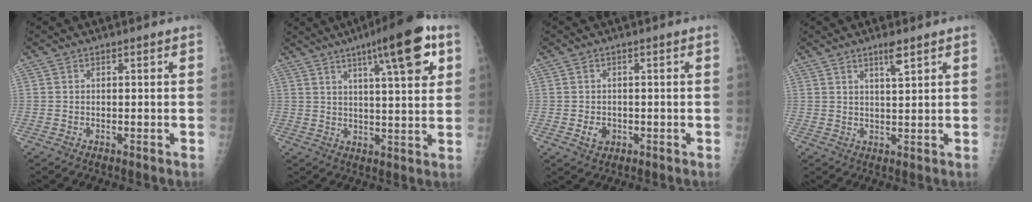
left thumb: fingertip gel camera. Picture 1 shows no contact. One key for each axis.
{"total": 14.4, "fx": 6.8, "fy": 2.7, "fz": 12.3, "tx": -0.169, "ty": -0.018, "tz": 0.096}
{"total": 2.7, "fx": -0.7, "fy": 2.2, "fz": 1.5, "tx": -0.016, "ty": 0.002, "tz": -0.004}
{"total": 3.6, "fx": 2.3, "fy": 0.4, "fz": 2.7, "tx": -0.047, "ty": -0.015, "tz": 0.043}